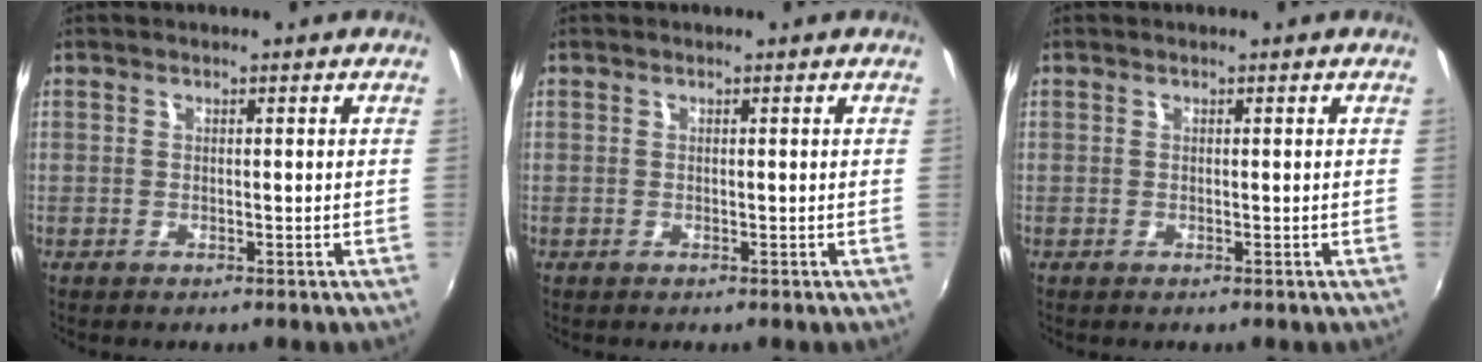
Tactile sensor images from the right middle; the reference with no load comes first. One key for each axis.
{"total": 0.0}
{"total": 0.0}